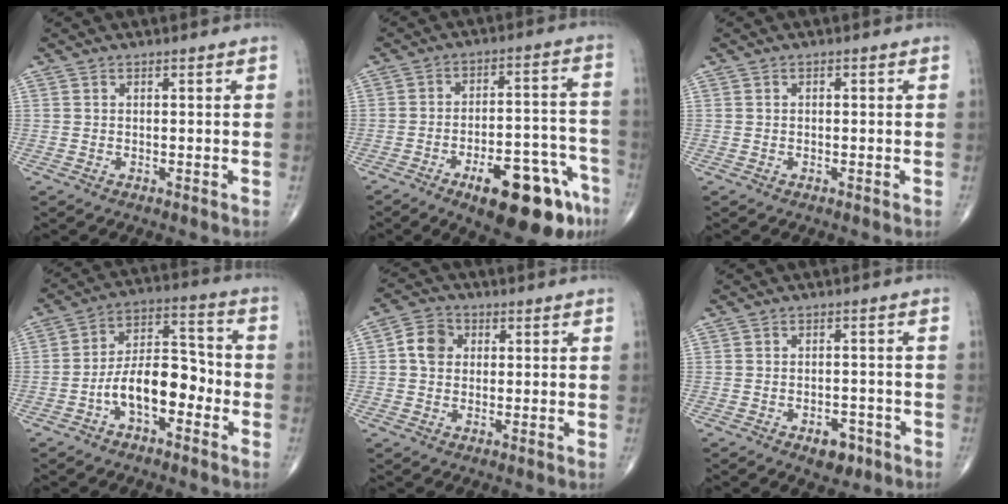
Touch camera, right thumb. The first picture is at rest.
{"total": 18.7, "force": [-10.4, 6.5, 14.1], "torque": [-0.143, 0.069, -0.140]}
{"total": 0.5, "force": [0.1, 0.3, 0.4], "torque": [-0.008, 0.001, 0.002]}
{"total": 12.0, "force": [-4.1, 6.4, 9.2], "torque": [-0.137, 0.049, -0.079]}
{"total": 5.4, "force": [0.7, 4.4, 2.9], "torque": [-0.043, 0.010, 0.004]}
{"total": 4.4, "force": [-2.4, 2.6, 2.6], "torque": [-0.017, 0.014, -0.030]}